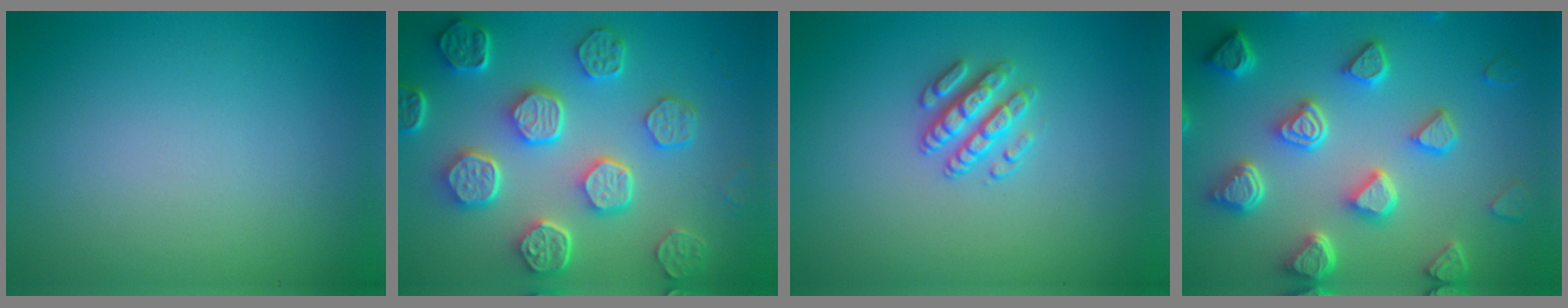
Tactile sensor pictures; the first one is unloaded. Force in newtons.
{"total": 7.9, "press": 6.0, "slide": 5.2}
{"total": 2.7, "press": 2.5, "slide": 1.2}
{"total": 7.1, "press": 5.6, "slide": 4.4}